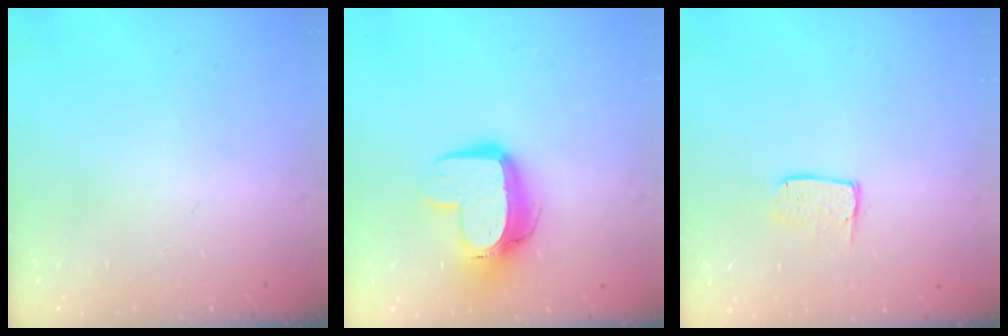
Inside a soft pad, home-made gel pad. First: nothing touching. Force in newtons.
{"total": 13.5, "press": 13.4, "slide": 1.3}
{"total": 6.7, "press": 6.7, "slide": 0.5}